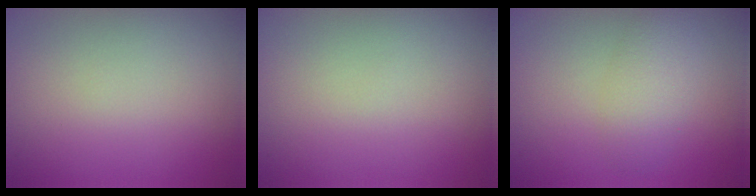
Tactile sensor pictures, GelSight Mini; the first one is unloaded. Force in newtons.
{"total": 0.0}
{"total": 2.8, "press": 2.8, "slide": 0.1}